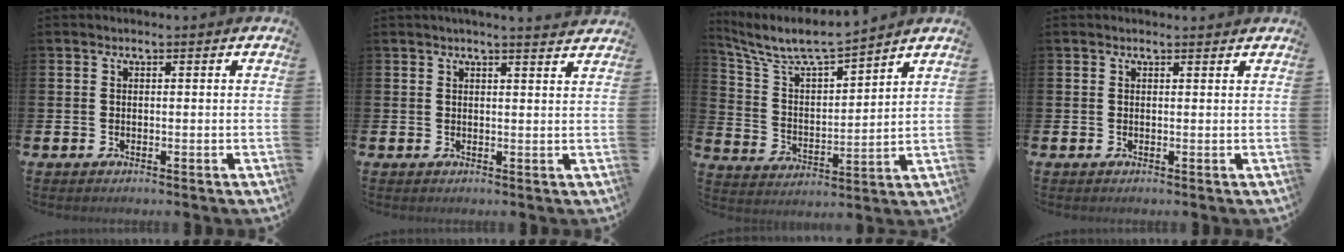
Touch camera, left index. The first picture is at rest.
{"total": 2.6, "force": [2.5, -0.3, 0.4], "torque": [-0.002, -0.018, 0.043]}
{"total": 7.6, "force": [7.2, 0.8, 2.3], "torque": [-0.083, -0.051, 0.124]}
{"total": 0.7, "force": [0.7, 0.1, 0.2], "torque": [0.005, -0.003, 0.011]}